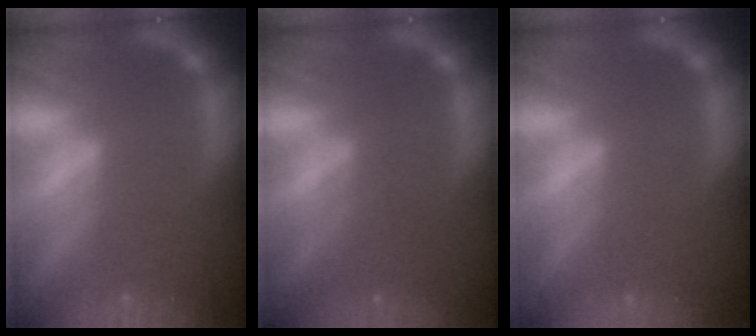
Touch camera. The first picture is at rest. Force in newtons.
{"total": 2.5}
{"total": 0.0}